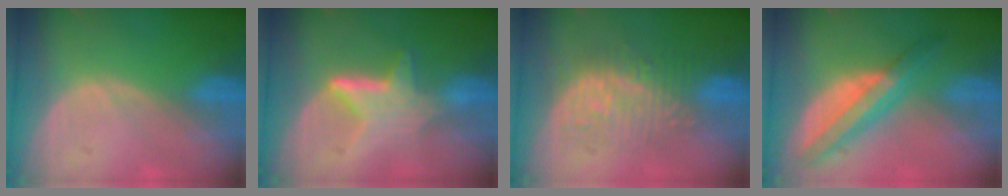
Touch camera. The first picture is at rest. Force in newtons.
{"total": 6.5, "press": 5.9, "slide": 2.8}
{"total": 9.1, "press": 9.0, "slide": 1.6}
{"total": 7.9, "press": 6.6, "slide": 4.2}